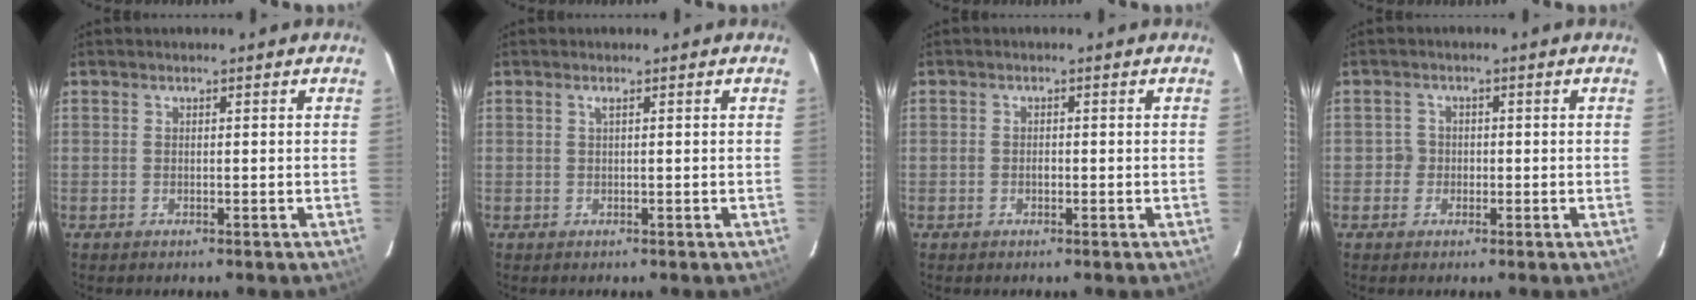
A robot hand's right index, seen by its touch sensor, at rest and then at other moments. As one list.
[{"total": 0.6, "force": [0.2, -0.2, 0.5], "torque": [-0.011, 0.001, 0.003]}, {"total": 0.9, "force": [-0.4, 0.7, 0.5], "torque": [-0.008, 0.002, -0.007]}, {"total": 2.3, "force": [-0.7, 2.1, -0.1], "torque": [0.005, 0.011, -0.013]}]